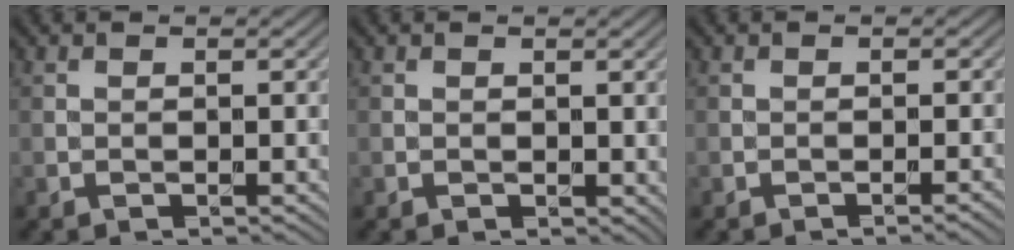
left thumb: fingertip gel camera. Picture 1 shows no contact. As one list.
[{"total": 0.8, "force": [0.2, 0.6, 0.5], "torque": [-0.006, -0.004, 0.006]}, {"total": 1.3, "force": [-0.6, 0.2, 1.1], "torque": [-0.009, 0.004, -0.015]}]